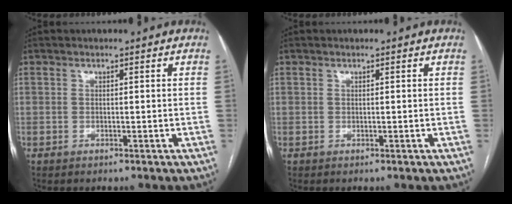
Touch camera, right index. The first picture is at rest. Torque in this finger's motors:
{"motor_torque": [0.00, 0.00, 0.00, 0.01]}